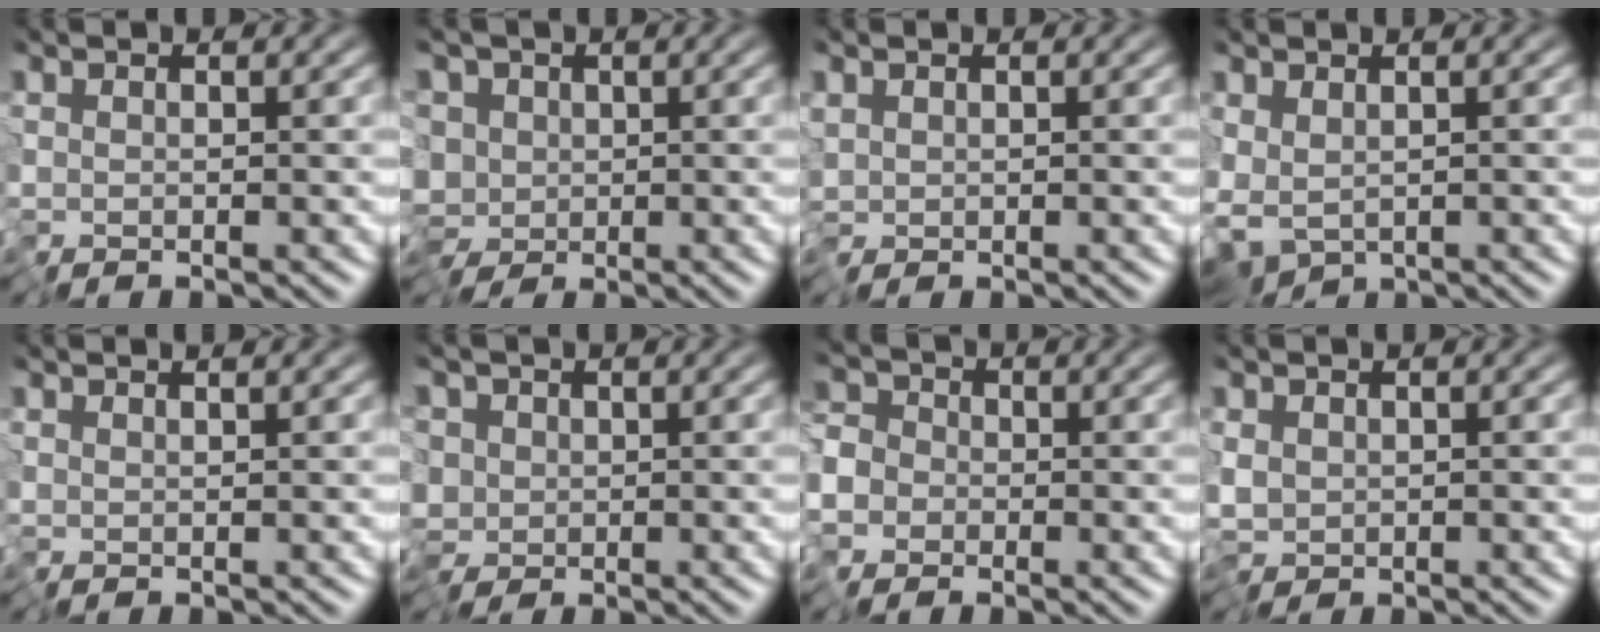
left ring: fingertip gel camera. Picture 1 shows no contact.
{"total": 6.7, "force": [-1.9, 5.3, 3.7], "torque": [-0.056, -0.012, -0.046]}
{"total": 0.9, "force": [-0.1, 0.8, 0.3], "torque": [-0.009, -0.001, -0.002]}
{"total": 3.8, "force": [-0.6, 2.5, 2.7], "torque": [-0.047, -0.015, 0.000]}
{"total": 0.7, "force": [0.6, 0.1, 0.5], "torque": [-0.012, 0.002, 0.008]}
{"total": 2.8, "force": [-0.8, 2.5, 0.9], "torque": [-0.018, -0.005, -0.027]}
{"total": 3.9, "force": [-1.7, 3.3, 0.9], "torque": [-0.015, 0.001, -0.047]}
{"total": 1.8, "force": [-0.3, 1.4, 1.0], "torque": [-0.028, -0.003, -0.011]}